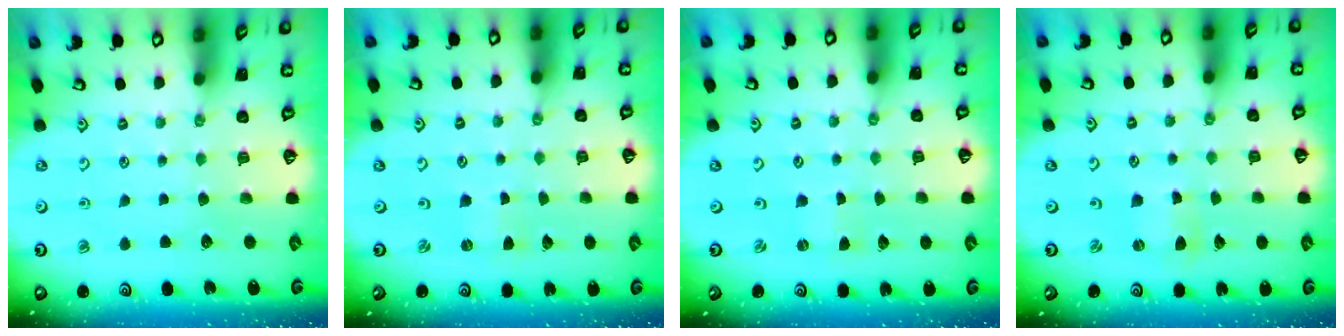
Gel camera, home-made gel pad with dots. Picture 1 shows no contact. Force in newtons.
{"total": 0.9, "press": 0.9, "slide": 0.2}
{"total": 0.0}
{"total": 1.6, "press": 1.6, "slide": 0.3}